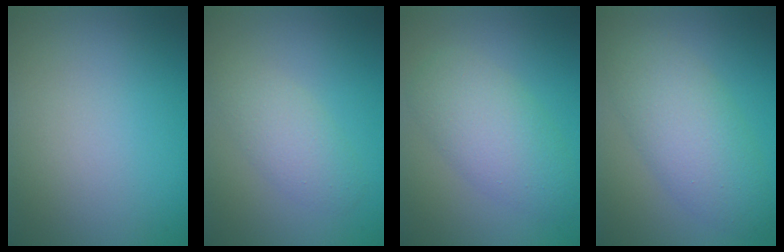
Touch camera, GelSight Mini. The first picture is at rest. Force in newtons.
{"total": 2.7, "press": 2.7, "slide": 0.2}
{"total": 4.8, "press": 4.8, "slide": 0.1}
{"total": 5.5, "press": 5.5, "slide": 0.1}